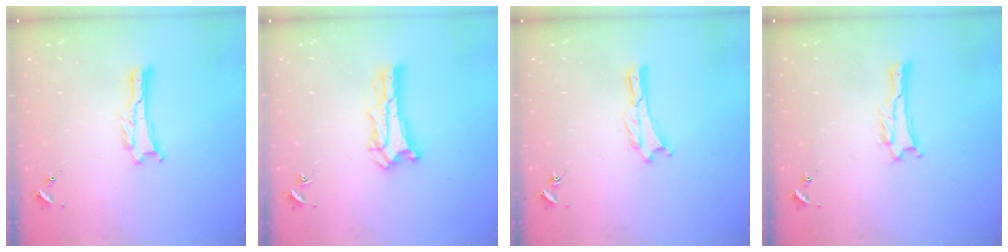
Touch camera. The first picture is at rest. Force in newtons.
{"total": 1.4, "press": 1.4, "slide": 0.2}
{"total": 0.0}
{"total": 0.9, "press": 0.9, "slide": 0.1}